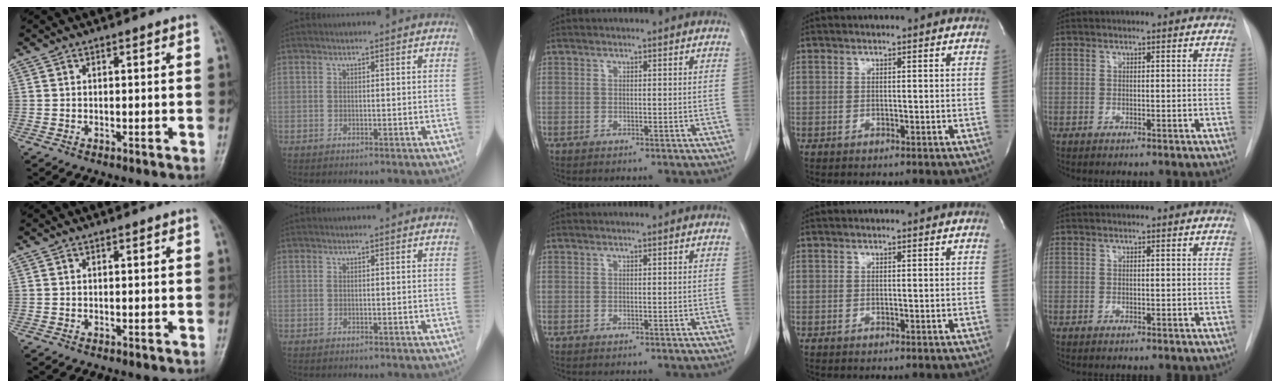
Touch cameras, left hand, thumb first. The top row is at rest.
{}